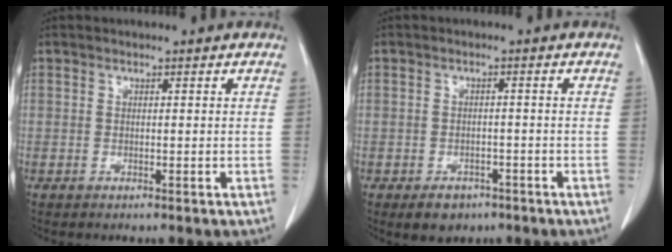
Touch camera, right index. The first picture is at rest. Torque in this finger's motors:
{"motor_torque": [-0.16, -0.09, -0.12, -0.04]}